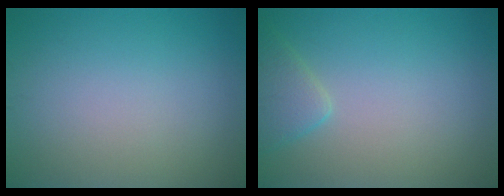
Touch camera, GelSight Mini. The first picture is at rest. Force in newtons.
{"total": 2.3, "press": 2.2, "slide": 0.2}